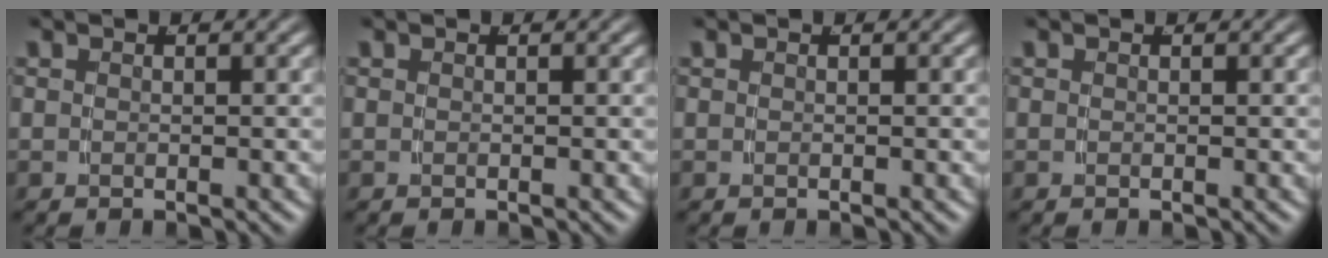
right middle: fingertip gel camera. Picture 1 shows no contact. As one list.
[{"total": 0.0}, {"total": 0.0}, {"total": 0.0}]